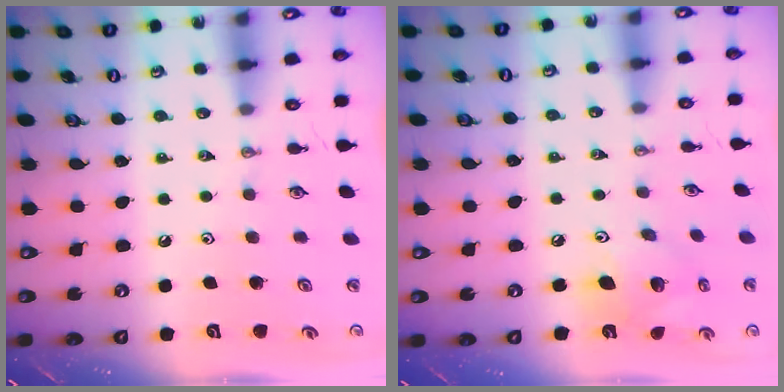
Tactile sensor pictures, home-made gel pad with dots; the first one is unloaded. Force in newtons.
{"total": 12.2, "press": 12.0, "slide": 2.3}